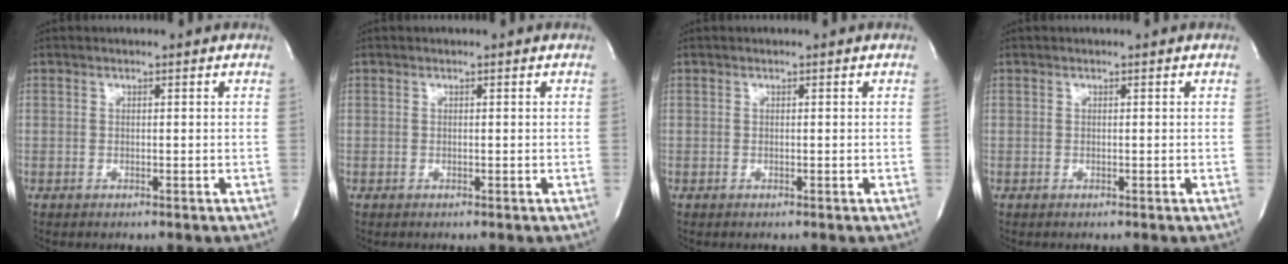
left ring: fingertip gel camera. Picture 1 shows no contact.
{"total": 0.0}
{"total": 0.0}
{"total": 0.0}